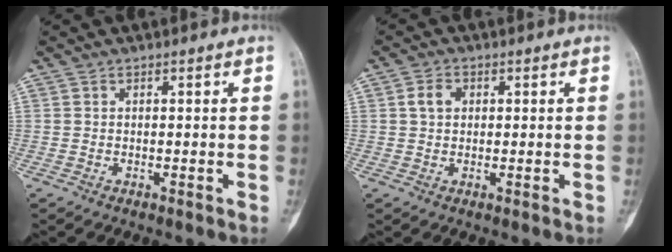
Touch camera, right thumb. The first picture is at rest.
{"total": 3.1, "force": [0.8, 2.4, 1.9], "torque": [-0.032, 0.006, 0.013]}